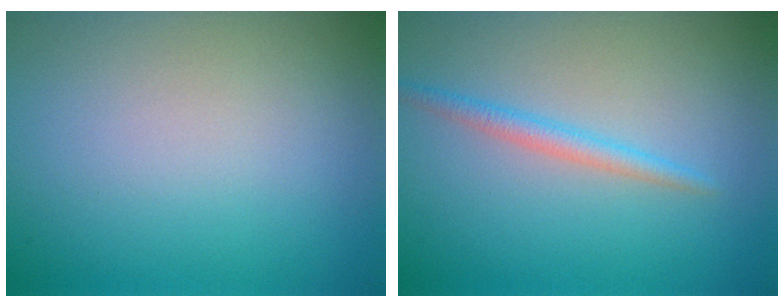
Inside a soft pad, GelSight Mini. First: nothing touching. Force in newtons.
{"total": 1.7, "press": 1.7, "slide": 0.1}